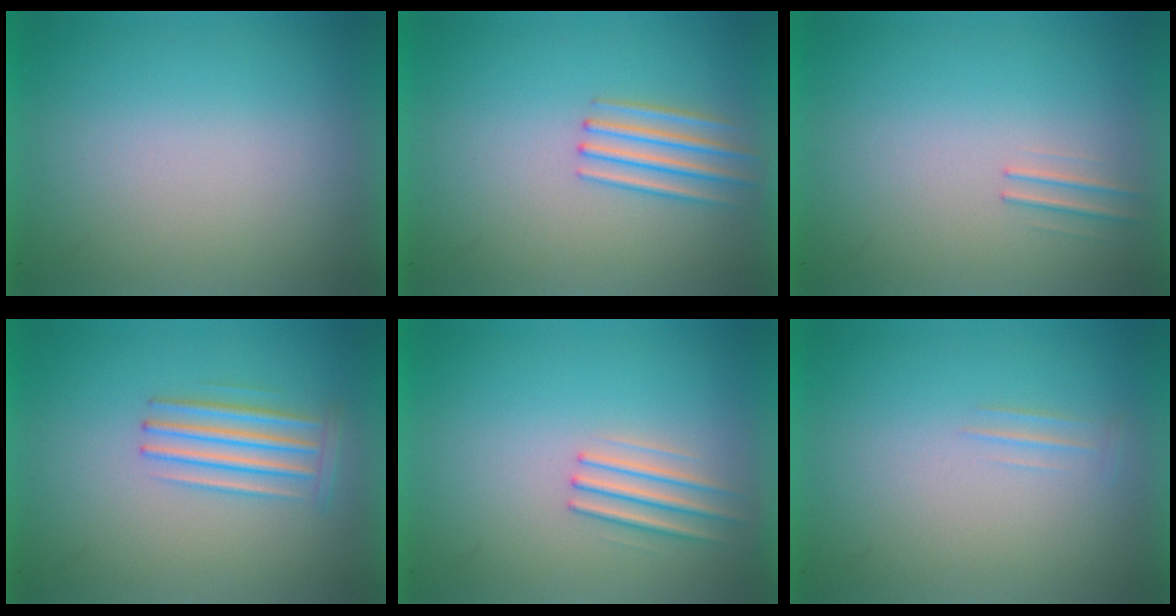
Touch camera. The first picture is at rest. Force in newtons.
{"total": 2.1}
{"total": 1.1}
{"total": 2.8}
{"total": 2.4}
{"total": 2.0}